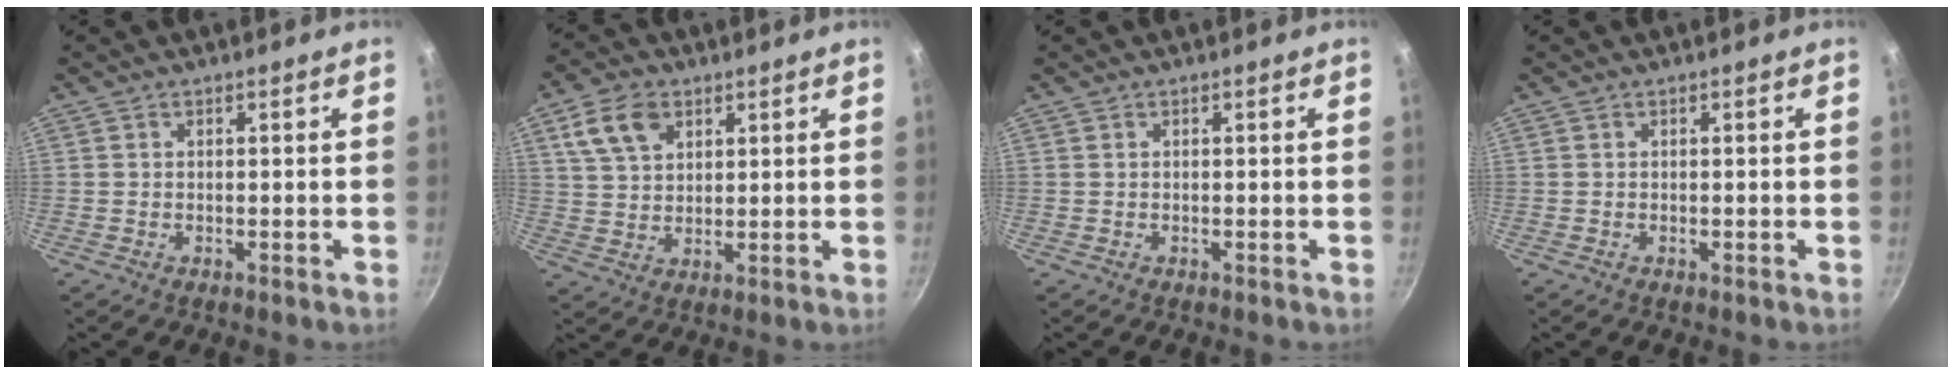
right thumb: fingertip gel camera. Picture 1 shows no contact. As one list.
[{"total": 8.7, "force": [4.1, 5.8, 5.1], "torque": [-0.080, -0.002, 0.077]}, {"total": 0.0}, {"total": 0.0}]